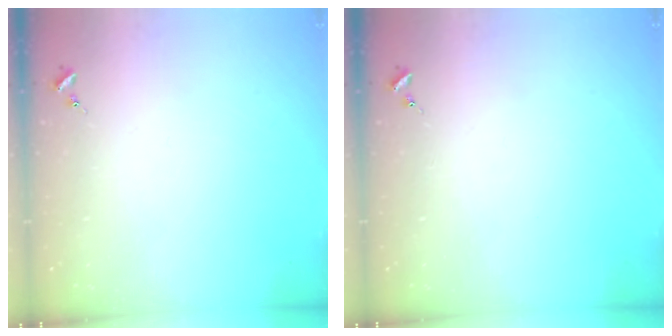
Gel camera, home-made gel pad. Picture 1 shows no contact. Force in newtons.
{"total": 0.0}